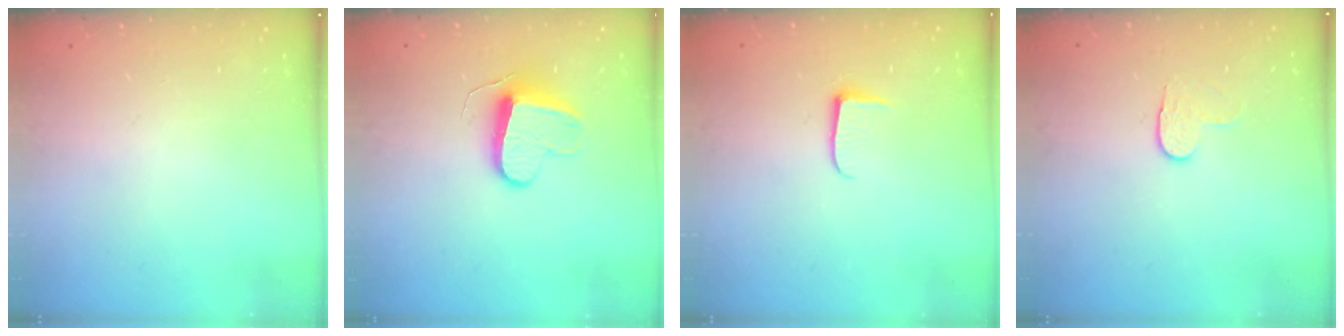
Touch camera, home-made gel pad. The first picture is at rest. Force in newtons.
{"total": 9.6, "press": 9.5, "slide": 0.6}
{"total": 4.9, "press": 4.8, "slide": 0.6}
{"total": 4.0, "press": 4.0, "slide": 0.5}